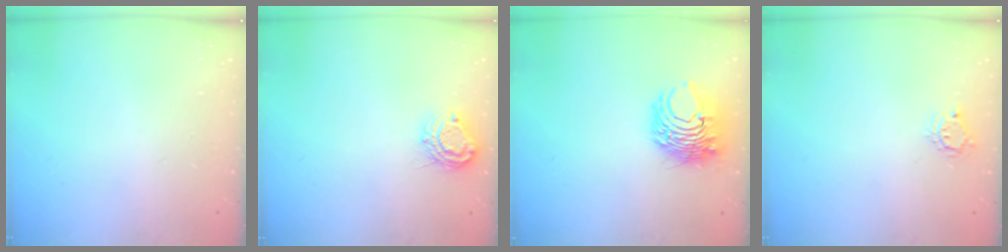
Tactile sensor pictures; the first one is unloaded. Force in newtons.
{"total": 8.8, "press": 8.8, "slide": 0.5}
{"total": 8.4, "press": 8.3, "slide": 1.2}
{"total": 5.1, "press": 5.1, "slide": 0.5}